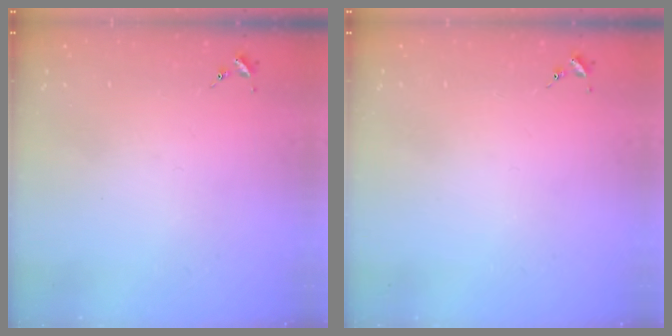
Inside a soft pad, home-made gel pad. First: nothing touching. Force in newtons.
{"total": 0.0}